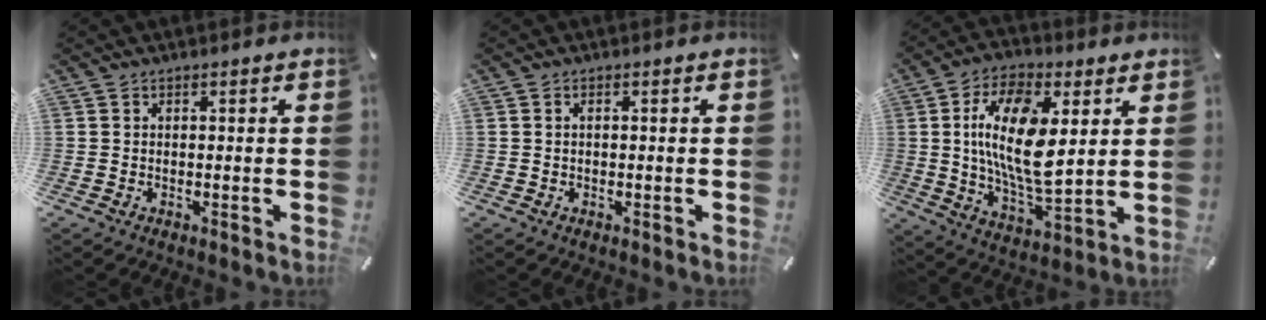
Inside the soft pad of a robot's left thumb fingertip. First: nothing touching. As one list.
[{"total": 0.8, "force": [0.0, 0.4, 0.7], "torque": [-0.013, 0.003, -0.001]}, {"total": 17.6, "force": [4.3, 8.1, 15.1], "torque": [-0.302, -0.013, 0.068]}]